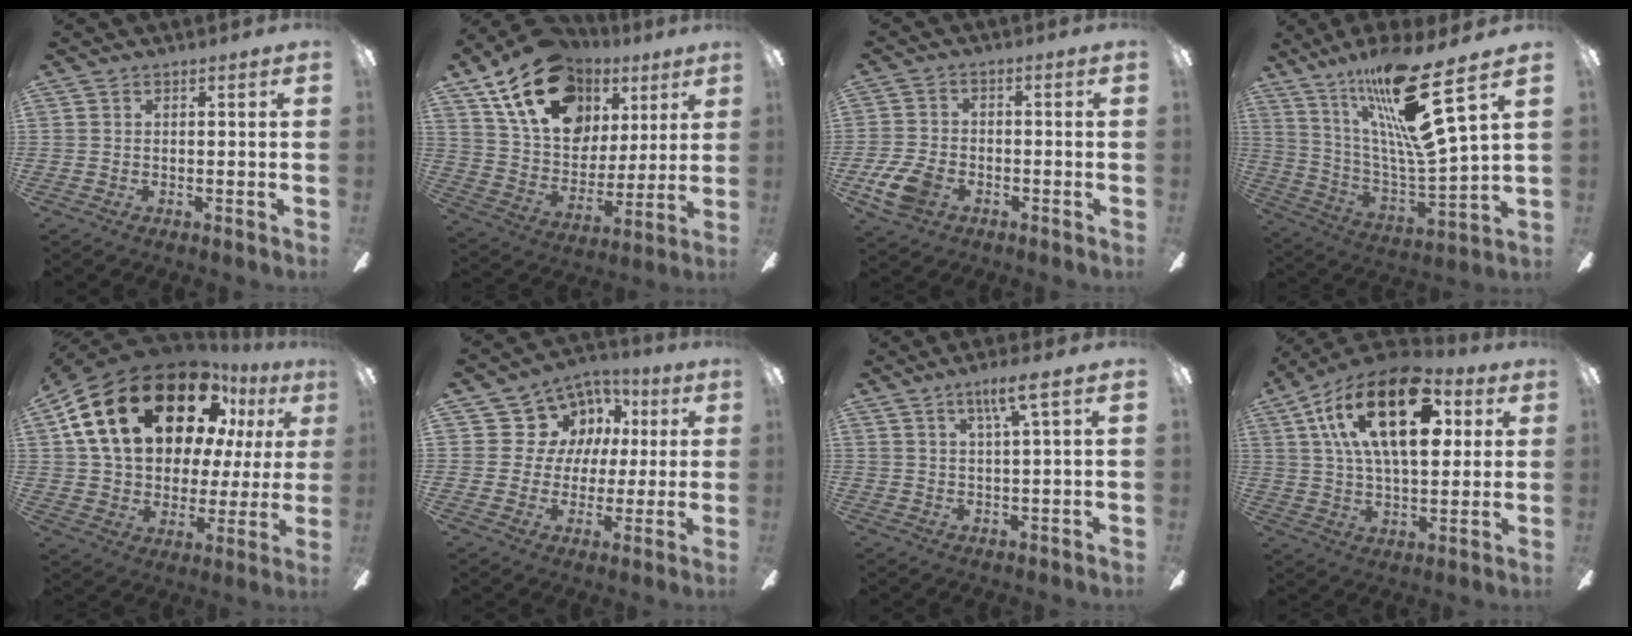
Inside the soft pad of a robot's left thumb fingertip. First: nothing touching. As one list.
[{"total": 22.2, "force": [11.5, 14.7, 11.9], "torque": [-0.207, -0.034, 0.217]}, {"total": 8.3, "force": [-3.8, 5.3, 5.2], "torque": [-0.124, 0.009, -0.072]}, {"total": 22.7, "force": [14.7, 3.2, 16.9], "torque": [-0.321, -0.086, 0.231]}, {"total": 28.8, "force": [12.9, 16.0, 20.2], "torque": [-0.384, -0.066, 0.230]}, {"total": 10.1, "force": [2.7, 9.6, 1.7], "torque": [-0.038, -0.007, 0.057]}, {"total": 6.1, "force": [3.2, 0.4, 5.2], "torque": [-0.092, -0.005, 0.047]}, {"total": 24.8, "force": [9.6, 12.2, 19.3], "torque": [-0.338, -0.017, 0.149]}]